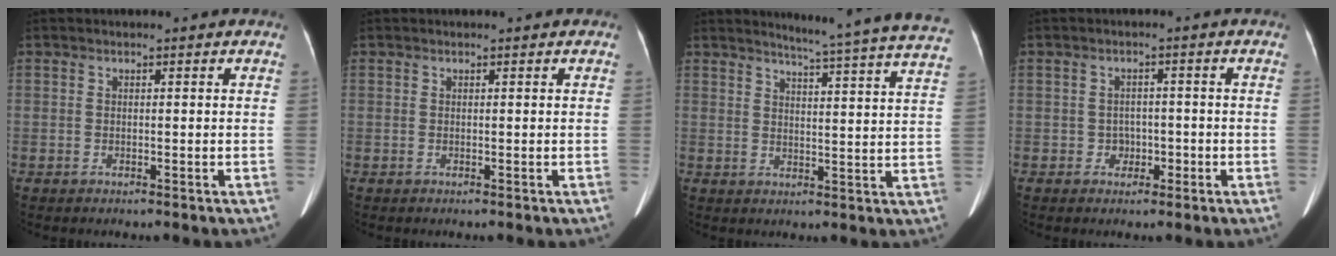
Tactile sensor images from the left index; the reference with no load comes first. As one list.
[{"total": 0.0}, {"total": 19.2, "force": [17.8, -1.7, 7.0], "torque": [-0.104, -0.079, 0.200]}, {"total": 2.4, "force": [-1.0, 2.0, 0.8], "torque": [-0.007, 0.009, -0.013]}]